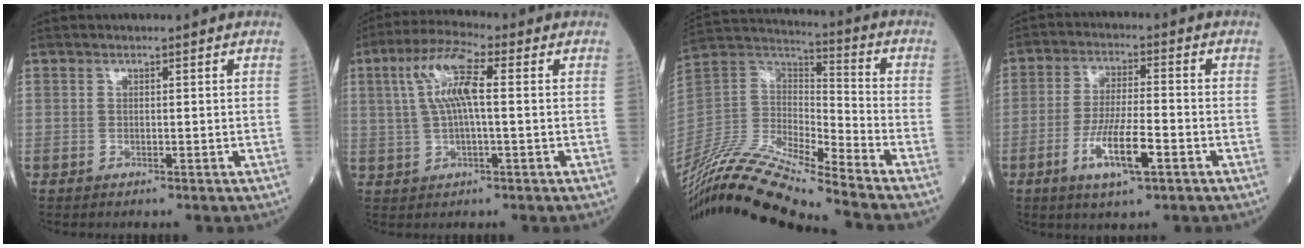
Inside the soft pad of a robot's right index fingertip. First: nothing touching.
{"total": 8.3, "force": [1.6, 1.3, 8.1], "torque": [-0.169, 0.018, 0.030]}
{"total": 20.3, "force": [-17.9, 0.2, 9.5], "torque": [-0.205, 0.001, -0.340]}
{"total": 8.8, "force": [-3.6, 1.2, 7.9], "torque": [-0.155, -0.009, -0.064]}